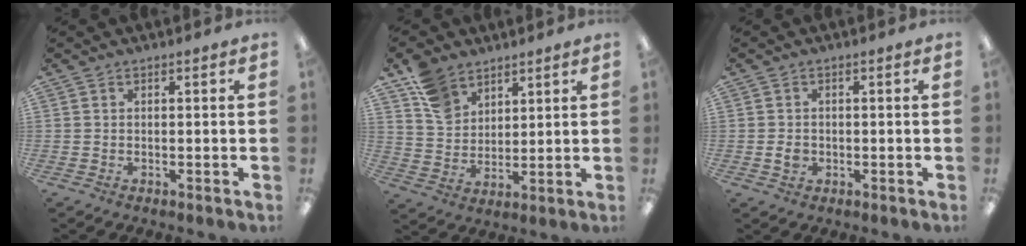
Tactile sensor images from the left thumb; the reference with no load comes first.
{"total": 9.9, "force": [6.7, 6.6, 3.1], "torque": [-0.067, -0.025, 0.131]}
{"total": 2.6, "force": [-0.4, 2.2, 1.5], "torque": [-0.025, 0.006, -0.007]}